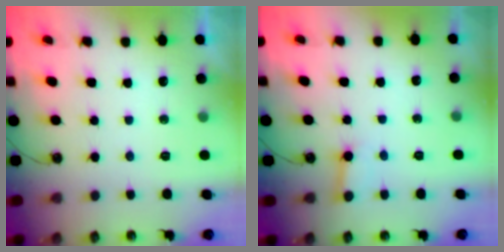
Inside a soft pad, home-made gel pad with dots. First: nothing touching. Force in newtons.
{"total": 3.7, "press": 3.7, "slide": 0.5}